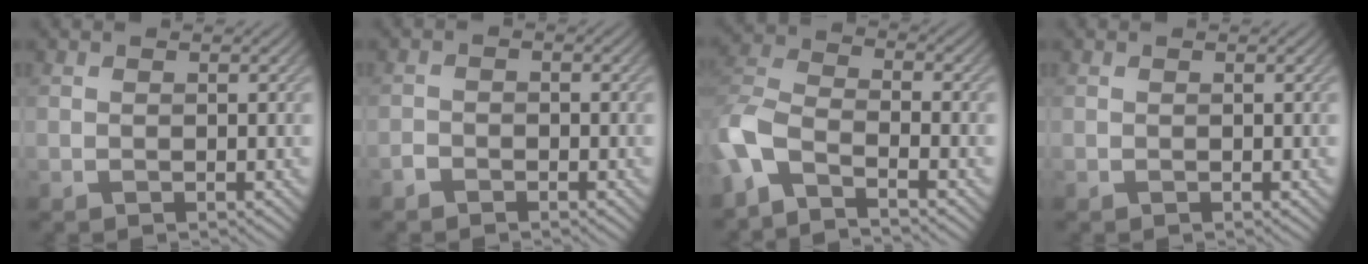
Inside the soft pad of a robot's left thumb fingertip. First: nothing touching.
{"total": 1.3, "force": [-1.1, 0.6, 0.3], "torque": [-0.006, 0.002, -0.025]}
{"total": 7.5, "force": [-4.9, 2.8, 4.9], "torque": [-0.119, -0.004, -0.115]}
{"total": 0.0}